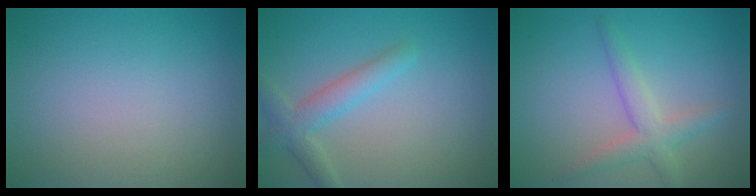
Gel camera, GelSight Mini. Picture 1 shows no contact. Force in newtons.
{"total": 2.8, "press": 2.8, "slide": 0.1}
{"total": 2.8, "press": 2.7, "slide": 0.3}